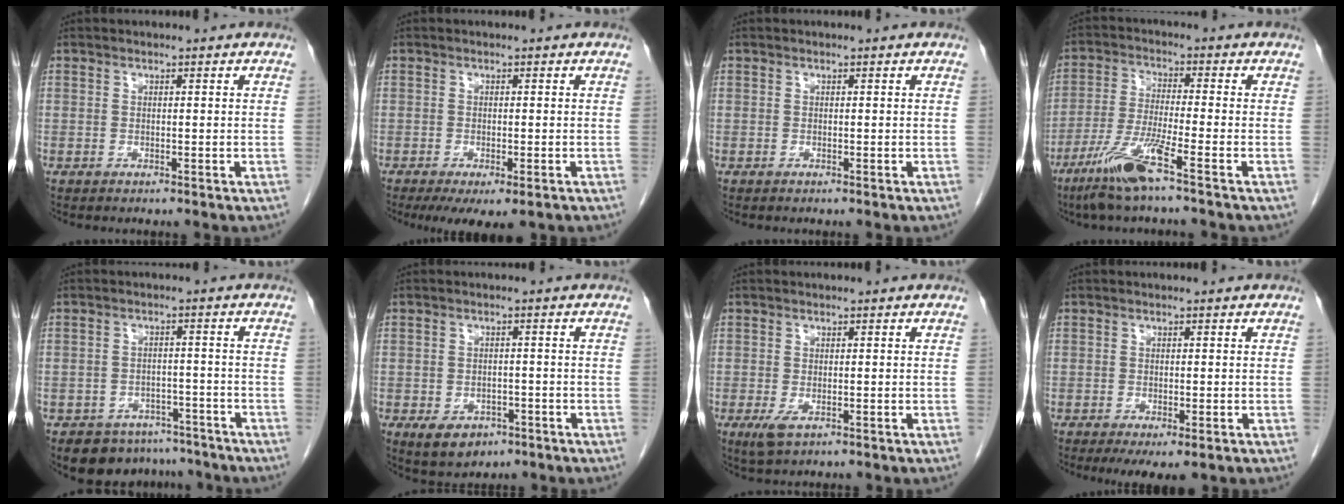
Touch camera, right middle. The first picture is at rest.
{"total": 6.4, "force": [-4.1, 2.1, 4.4], "torque": [-0.061, -0.016, -0.060]}
{"total": 0.0}
{"total": 8.8, "force": [-5.5, -0.8, 6.9], "torque": [-0.145, -0.026, -0.112]}
{"total": 8.1, "force": [-6.8, 4.4, 1.1], "torque": [-0.003, 0.011, -0.089]}
{"total": 5.5, "force": [-3.0, 3.6, 2.8], "torque": [-0.046, -0.002, -0.037]}
{"total": 2.5, "force": [-1.0, 0.9, 2.0], "torque": [-0.043, -0.006, -0.013]}
{"total": 4.4, "force": [-2.6, 1.3, 3.3], "torque": [-0.049, -0.013, -0.036]}